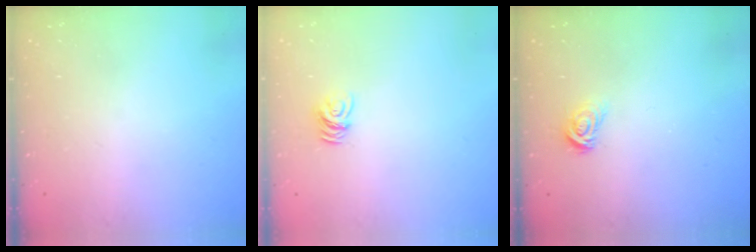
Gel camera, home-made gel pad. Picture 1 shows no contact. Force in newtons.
{"total": 5.0, "press": 4.9, "slide": 0.2}
{"total": 4.1, "press": 4.1, "slide": 0.5}